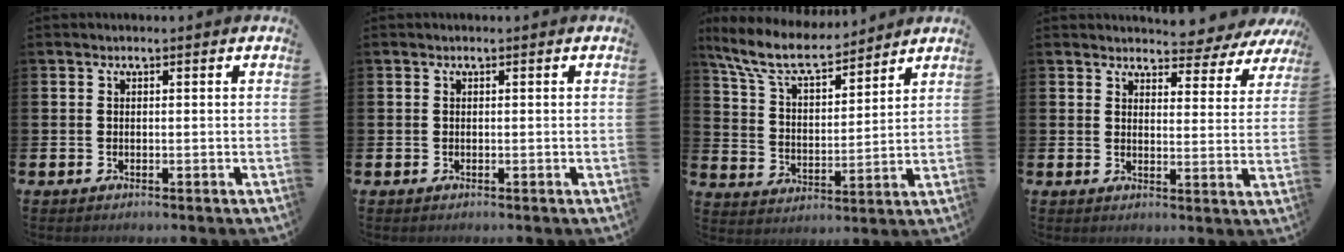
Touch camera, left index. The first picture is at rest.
{"total": 0.0}
{"total": 8.5, "force": [7.5, 2.2, 3.2], "torque": [-0.101, -0.041, 0.135]}
{"total": 3.2, "force": [3.1, 0.8, -0.2], "torque": [-0.003, -0.034, 0.049]}